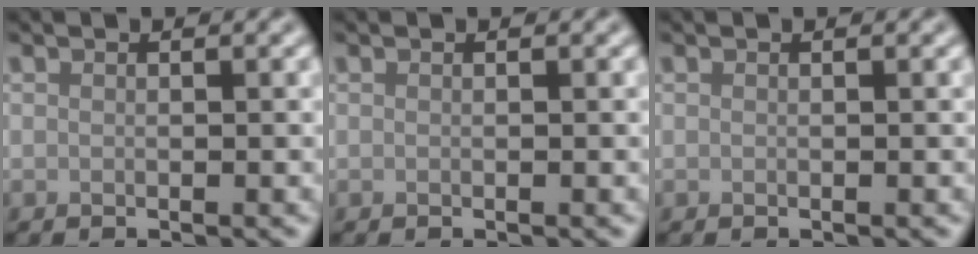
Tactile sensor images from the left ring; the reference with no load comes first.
{"total": 0.0}
{"total": 0.0}